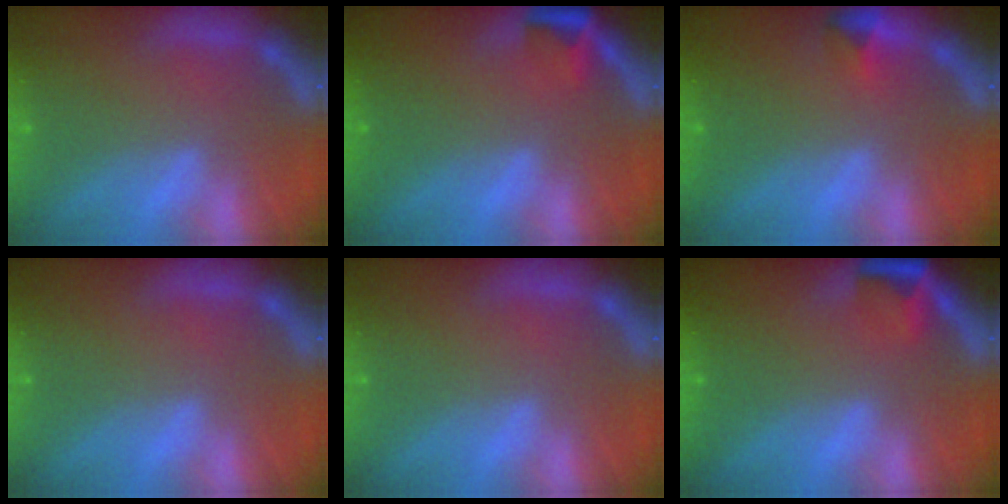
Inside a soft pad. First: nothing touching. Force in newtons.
{"total": 2.4}
{"total": 1.4}
{"total": 0.0}
{"total": 0.0}
{"total": 2.9}